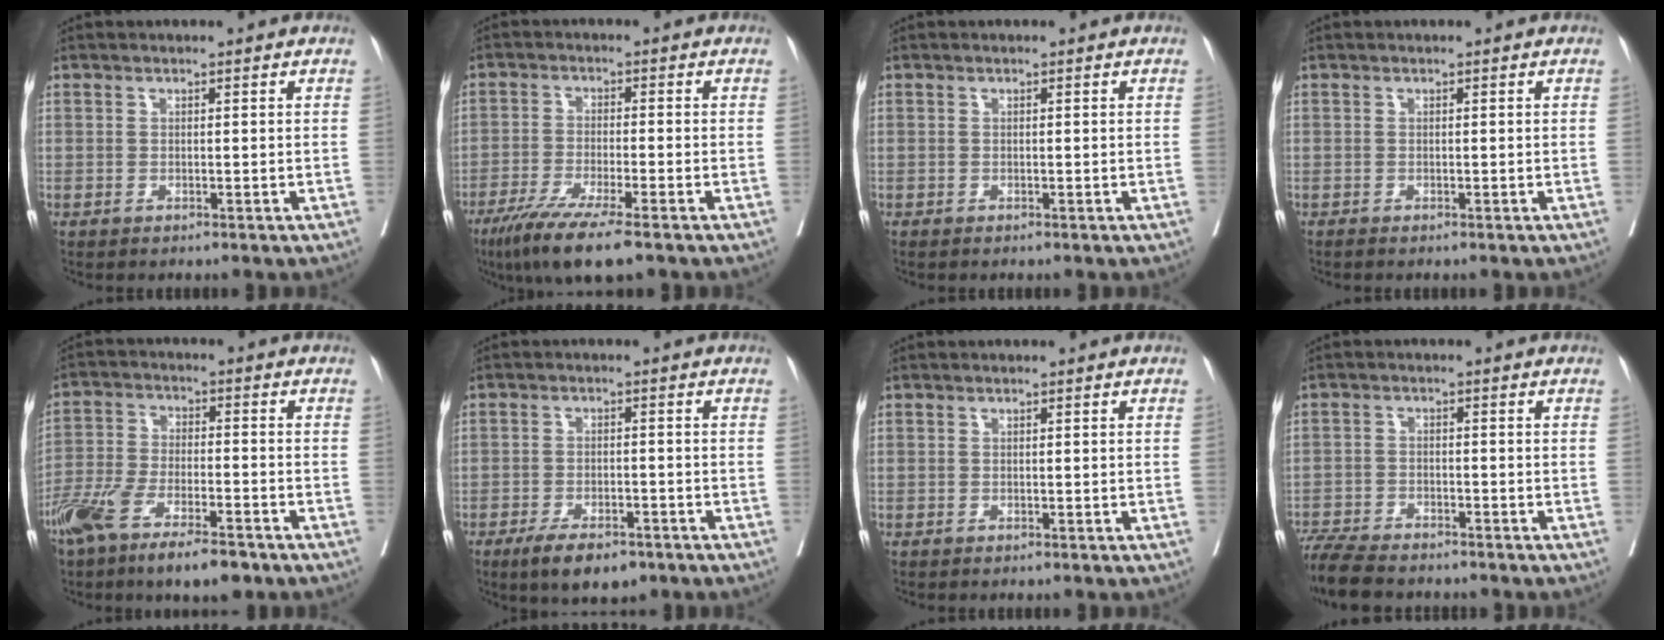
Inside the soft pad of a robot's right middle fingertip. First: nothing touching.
{"total": 9.3, "force": [-6.4, 0.3, 6.8], "torque": [-0.115, -0.025, -0.107]}
{"total": 0.0}
{"total": 0.0}
{"total": 12.4, "force": [-8.5, 3.3, 8.4], "torque": [-0.159, -0.014, -0.151]}
{"total": 7.3, "force": [-5.0, 2.8, 4.6], "torque": [-0.072, -0.006, -0.079]}
{"total": 0.0}
{"total": 9.1, "force": [-8.1, 1.9, 3.8], "torque": [-0.062, -0.019, -0.136]}